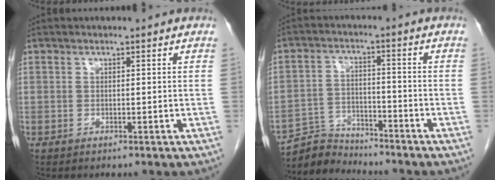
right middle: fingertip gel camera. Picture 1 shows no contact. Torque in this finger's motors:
{"motor_torque": [0.06, -0.02, -0.04, -0.04]}